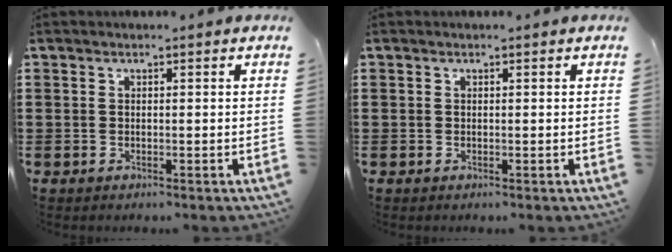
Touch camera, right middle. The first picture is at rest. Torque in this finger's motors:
{"motor_torque": [-0.31, -0.31, 0.03, -0.01]}